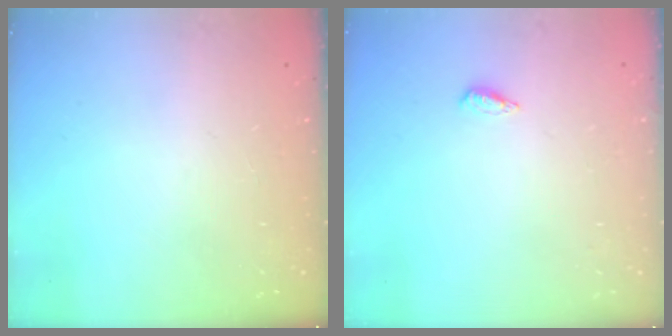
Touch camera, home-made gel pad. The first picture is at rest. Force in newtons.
{"total": 2.7, "press": 2.7, "slide": 0.5}